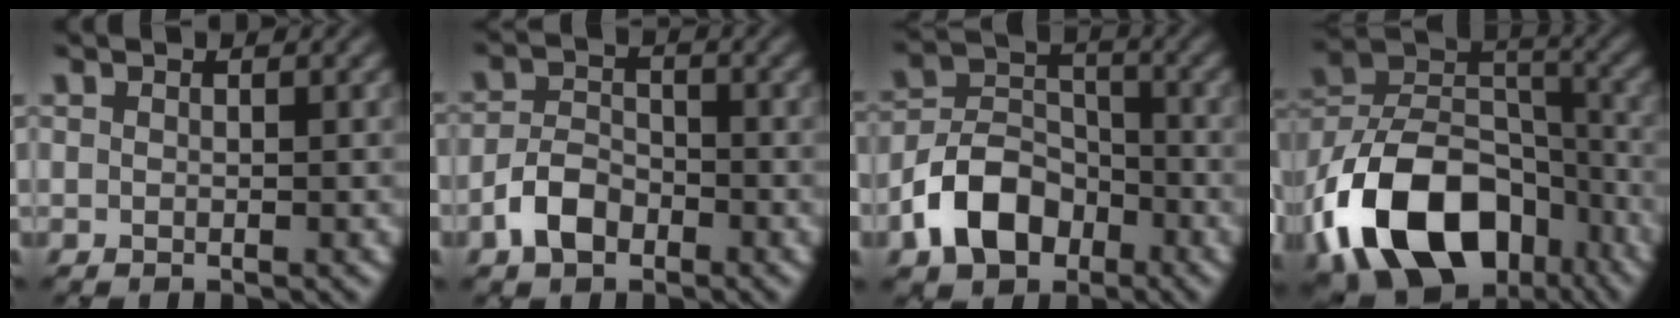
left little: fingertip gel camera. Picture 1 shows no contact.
{"total": 3.3, "force": [-2.1, 1.9, 1.7], "torque": [-0.035, 0.008, -0.045]}
{"total": 6.6, "force": [-3.6, 4.4, 3.4], "torque": [-0.061, 0.003, -0.076]}
{"total": 14.6, "force": [-7.6, 9.2, 8.4], "torque": [-0.179, 0.001, -0.138]}